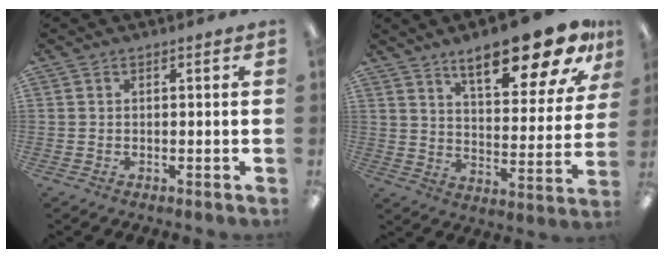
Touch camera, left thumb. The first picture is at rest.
{"total": 20.3, "force": [14.0, 6.5, 13.2], "torque": [-0.186, -0.086, 0.227]}